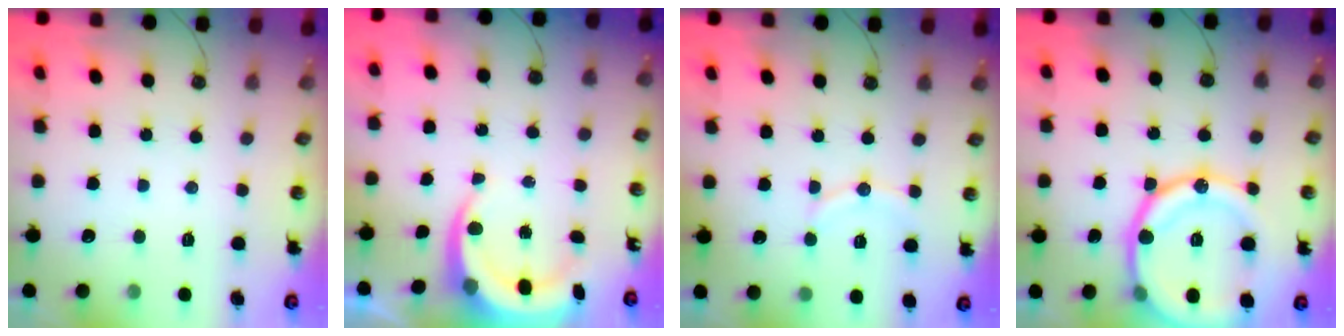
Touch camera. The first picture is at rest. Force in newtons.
{"total": 7.6, "press": 7.5, "slide": 1.4}
{"total": 7.2, "press": 6.9, "slide": 2.0}
{"total": 21.5, "press": 21.2, "slide": 3.4}